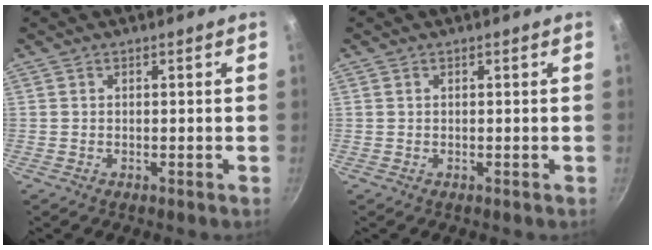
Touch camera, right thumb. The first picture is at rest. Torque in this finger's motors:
{"motor_torque": [0.20, 0.12, 0.27, -0.01, -0.01]}